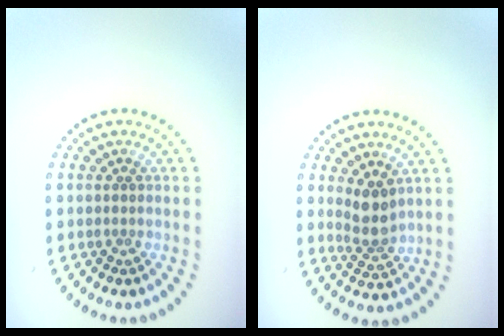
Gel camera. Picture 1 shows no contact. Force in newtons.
{"total": 2.7, "press": 2.2, "slide": 1.5}